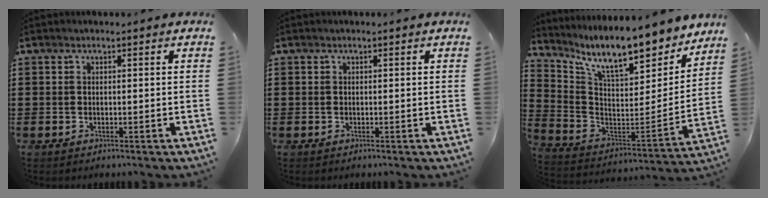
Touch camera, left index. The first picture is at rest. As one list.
[{"total": 0.0}, {"total": 11.0, "force": [9.2, 1.8, 5.8], "torque": [-0.134, -0.070, 0.154]}]